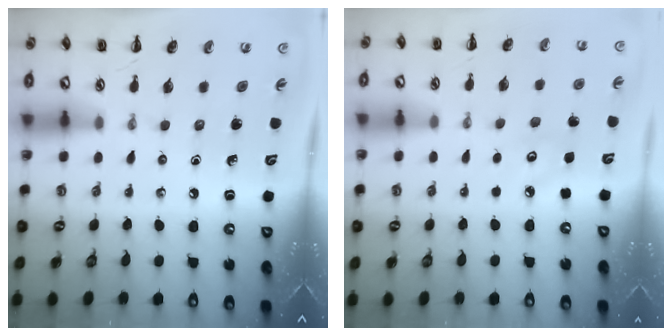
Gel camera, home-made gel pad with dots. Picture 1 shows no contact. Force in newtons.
{"total": 3.5, "press": 3.4, "slide": 1.0}